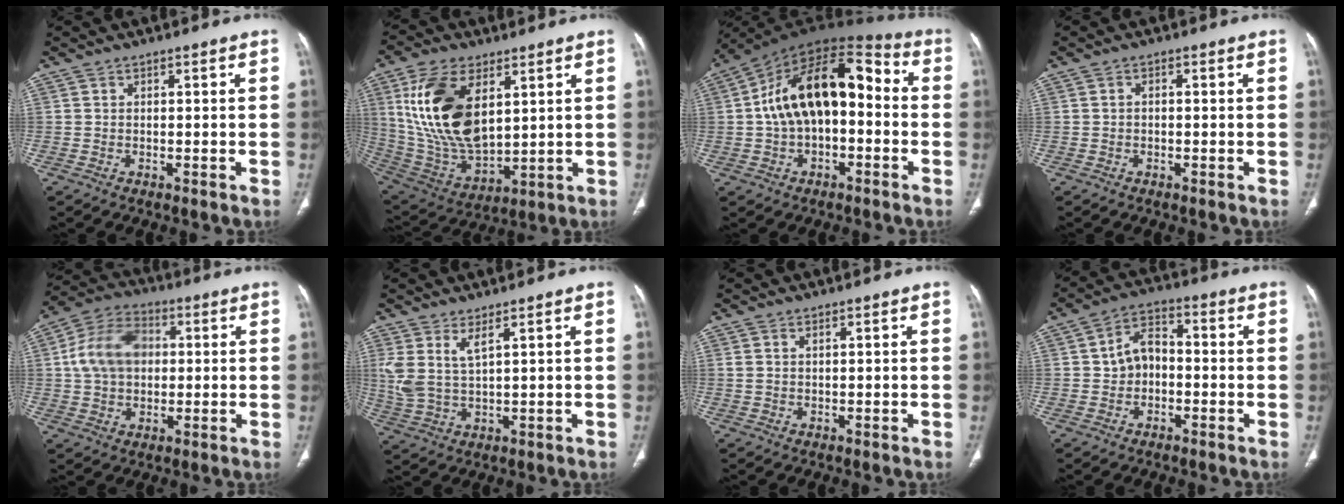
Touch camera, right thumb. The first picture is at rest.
{"total": 20.2, "force": [6.1, 10.8, 16.0], "torque": [-0.298, -0.029, 0.128]}
{"total": 18.6, "force": [-0.1, 10.6, 15.3], "torque": [-0.234, 0.056, -0.010]}
{"total": 0.9, "force": [-0.2, 0.6, 0.6], "torque": [-0.009, 0.003, -0.005]}
{"total": 13.0, "force": [1.7, 9.3, 8.8], "torque": [-0.145, 0.017, 0.024]}
{"total": 6.0, "force": [2.9, 1.9, 4.9], "torque": [-0.120, -0.021, 0.073]}
{"total": 0.9, "force": [0.5, 0.3, 0.7], "torque": [-0.019, 0.008, 0.016]}
{"total": 6.7, "force": [-0.5, 4.9, 4.5], "torque": [-0.062, 0.027, -0.021]}